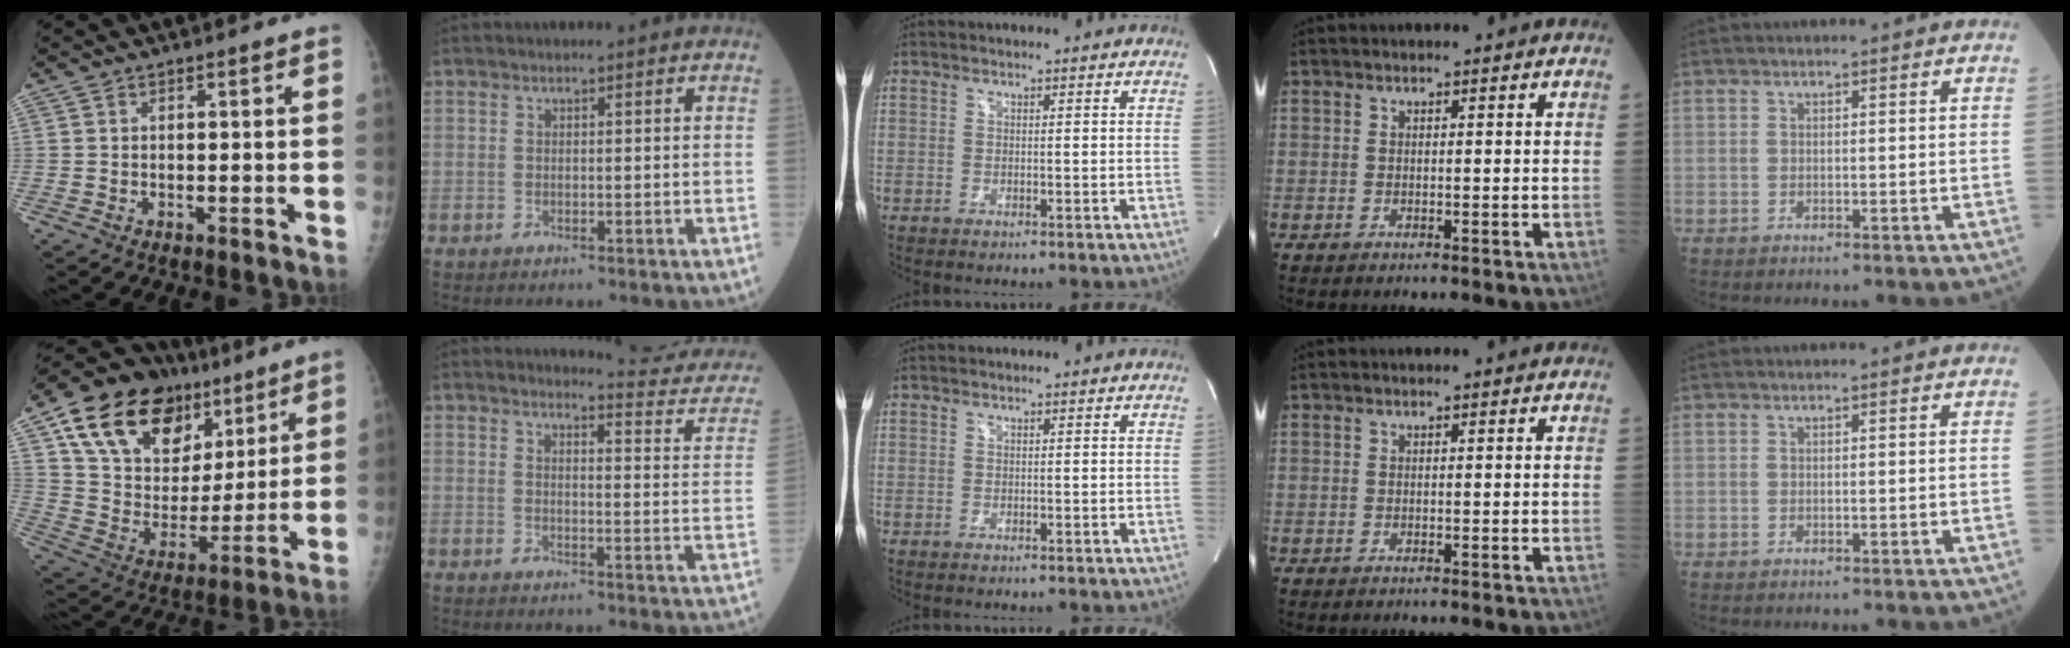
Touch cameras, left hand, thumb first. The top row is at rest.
{"thumb": {"total": 24.2, "force": [13.0, 15.3, 13.5], "torque": [-0.194, -0.016, 0.232]}, "index": {"total": 10.6, "force": [10.5, -0.3, 1.2], "torque": [-0.008, -0.080, 0.105]}}